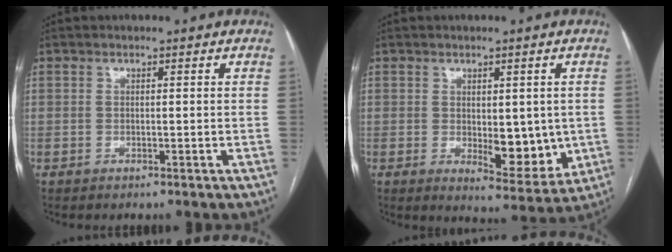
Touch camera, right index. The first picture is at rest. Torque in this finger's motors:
{"motor_torque": [0.29, 0.48, 0.09, 0.04]}